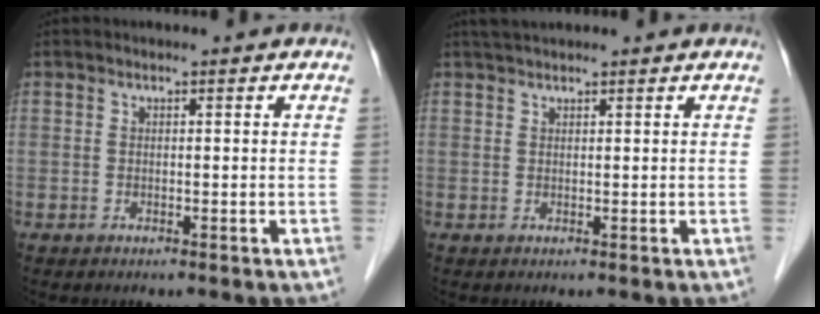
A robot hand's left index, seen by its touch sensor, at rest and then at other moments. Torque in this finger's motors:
{"motor_torque": [0.27, -0.23, 0.07, 0.02]}